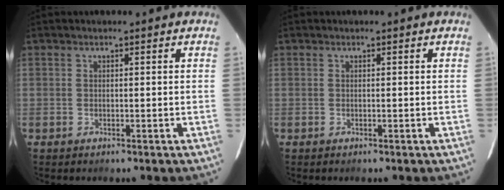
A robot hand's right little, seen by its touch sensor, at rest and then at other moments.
{"total": 0.0}